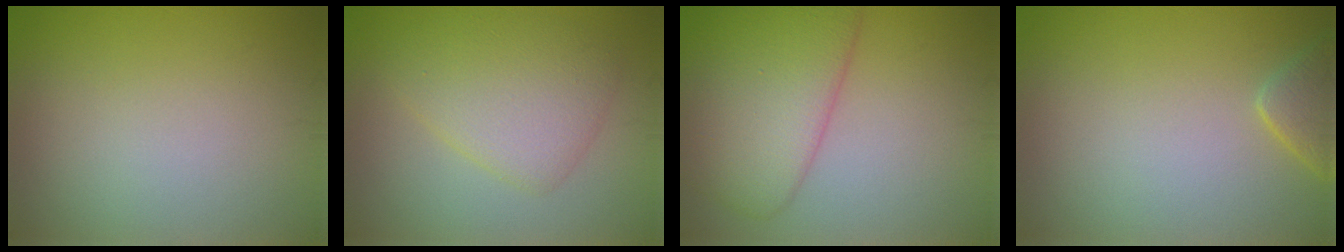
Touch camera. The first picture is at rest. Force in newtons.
{"total": 4.7, "press": 4.7, "slide": 0.1}
{"total": 7.8, "press": 7.8, "slide": 0.5}
{"total": 2.5, "press": 2.5, "slide": 0.2}